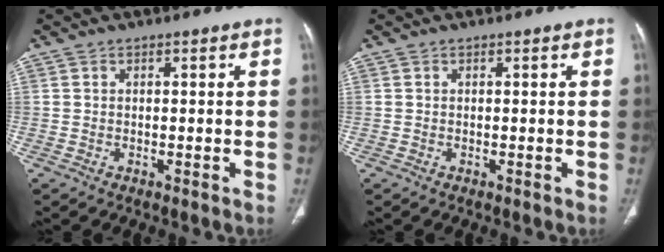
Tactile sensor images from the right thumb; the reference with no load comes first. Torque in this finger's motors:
{"motor_torque": [0.03, 0.05, -0.04, 0.04, 0.01]}